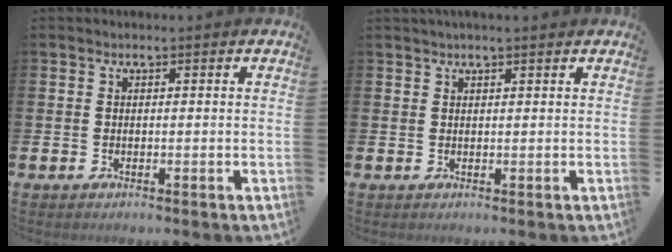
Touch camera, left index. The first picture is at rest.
{"total": 1.2, "force": [1.1, -0.1, 0.5], "torque": [-0.004, -0.002, 0.018]}